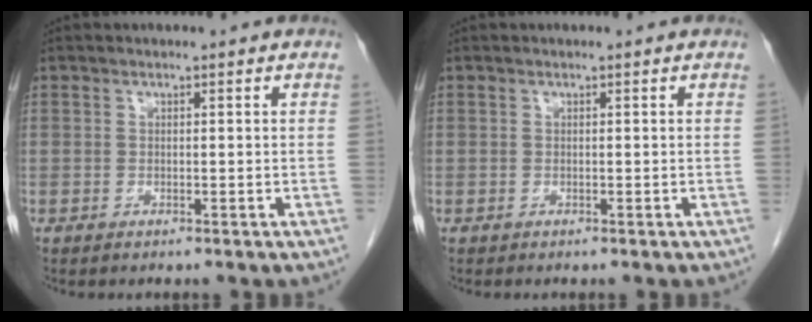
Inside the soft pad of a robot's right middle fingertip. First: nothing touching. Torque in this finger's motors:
{"motor_torque": [0.17, -0.10, 0.00, -0.01]}